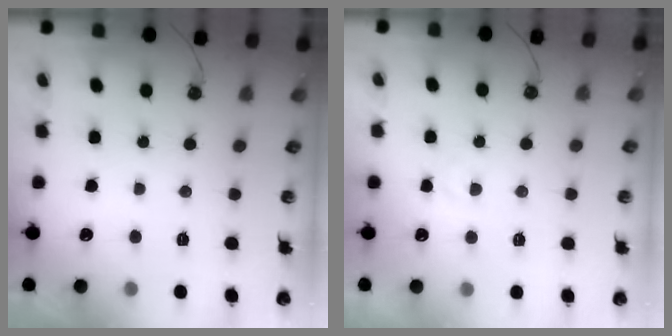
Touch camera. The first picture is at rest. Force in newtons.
{"total": 3.3, "press": 3.3, "slide": 0.3}